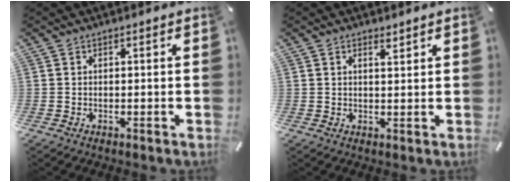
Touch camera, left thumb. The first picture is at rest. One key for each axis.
{"total": 1.5, "fx": 1.3, "fy": 0.5, "fz": 0.7, "tx": -0.008, "ty": -0.005, "tz": 0.022}